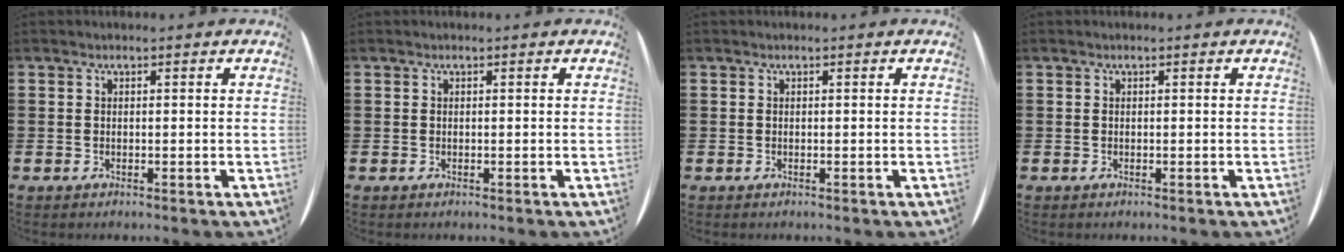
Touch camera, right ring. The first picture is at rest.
{"total": 0.0}
{"total": 0.0}
{"total": 0.0}